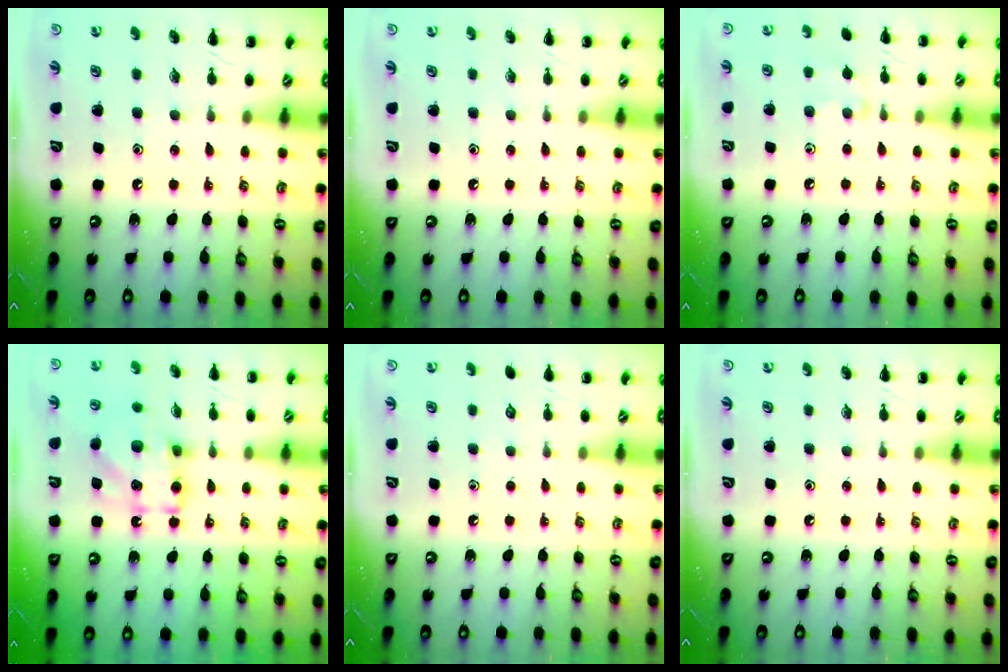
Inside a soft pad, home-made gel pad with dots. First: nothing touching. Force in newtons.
{"total": 0.0}
{"total": 6.5, "press": 6.2, "slide": 2.0}
{"total": 10.7, "press": 10.6, "slide": 1.2}
{"total": 0.0}
{"total": 0.0}